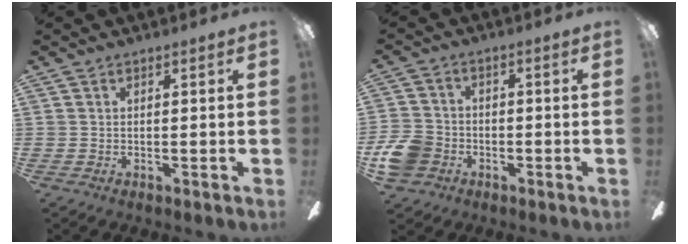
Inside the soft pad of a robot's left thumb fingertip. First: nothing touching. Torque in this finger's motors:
{"motor_torque": [-0.15, 0.19, 0.04, -0.03, 0.01]}